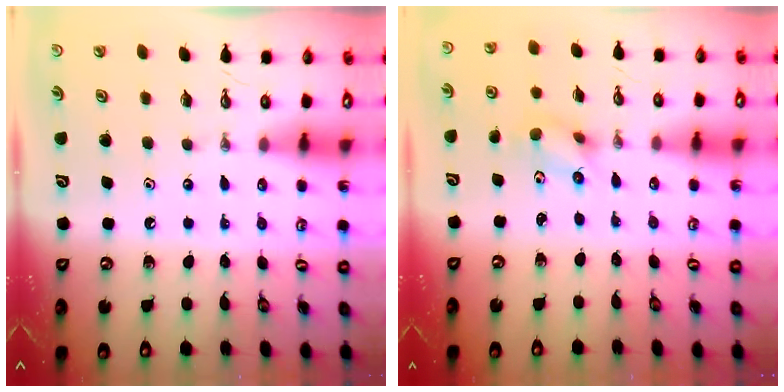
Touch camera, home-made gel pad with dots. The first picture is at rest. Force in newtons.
{"total": 2.6, "press": 2.4, "slide": 1.0}